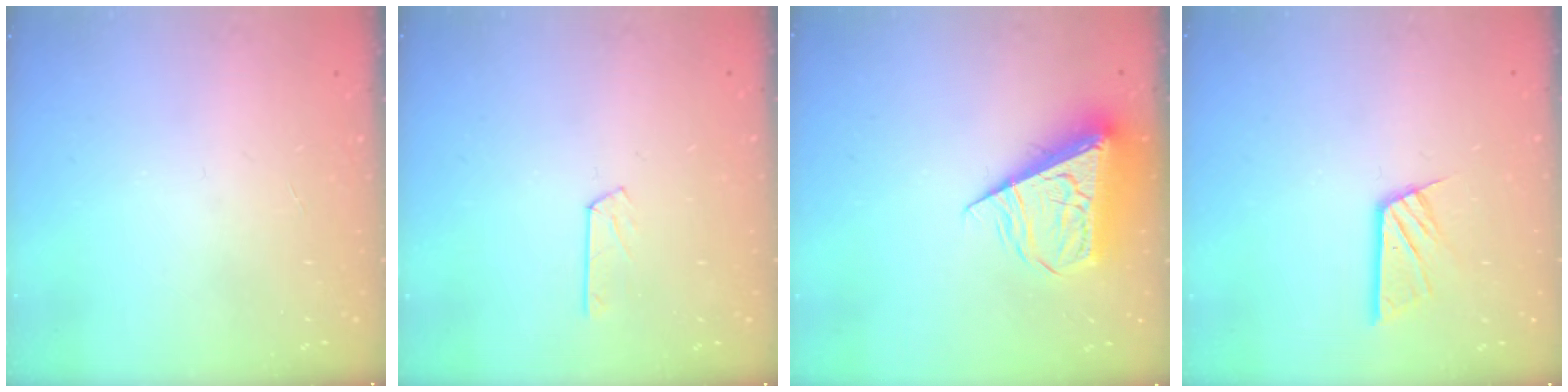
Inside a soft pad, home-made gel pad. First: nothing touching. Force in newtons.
{"total": 2.8, "press": 2.8, "slide": 0.4}
{"total": 10.1, "press": 10.1, "slide": 1.3}
{"total": 9.0, "press": 9.0, "slide": 0.9}